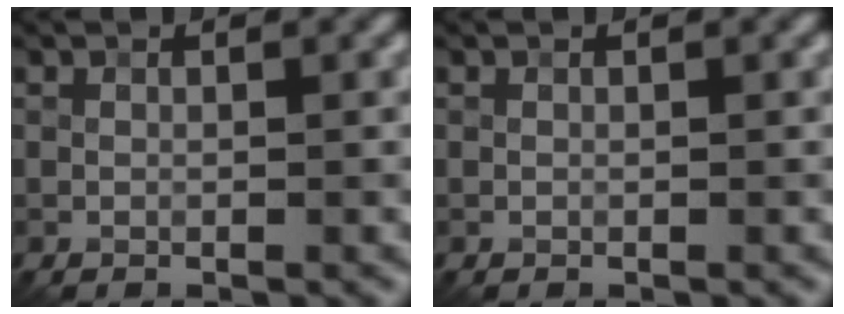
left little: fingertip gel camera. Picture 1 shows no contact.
{"total": 0.0}